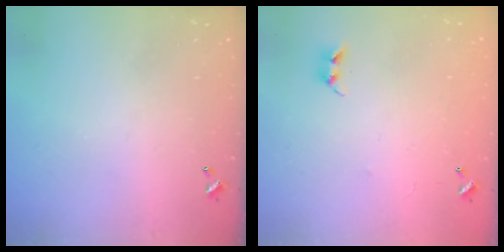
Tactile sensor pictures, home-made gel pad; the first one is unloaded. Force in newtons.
{"total": 7.8, "press": 7.8, "slide": 0.4}